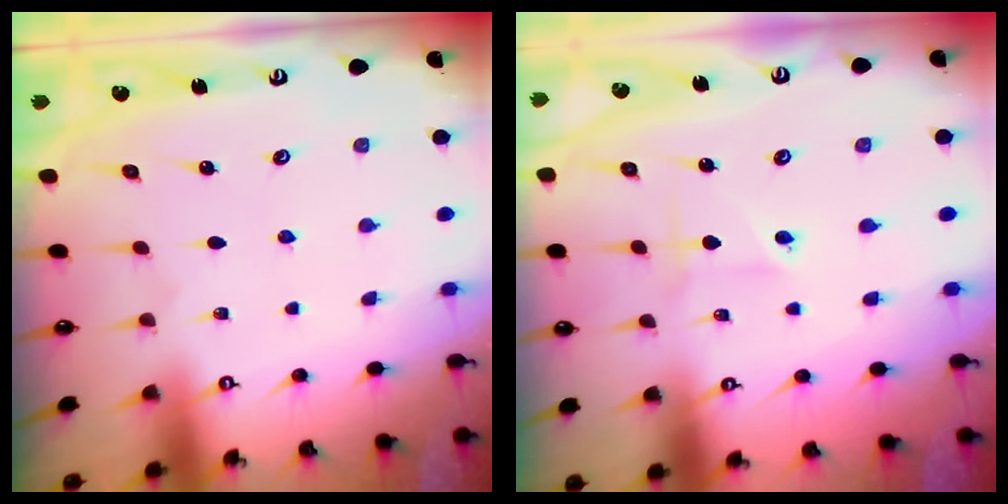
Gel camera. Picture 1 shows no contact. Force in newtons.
{"total": 1.9, "press": 1.9, "slide": 0.3}